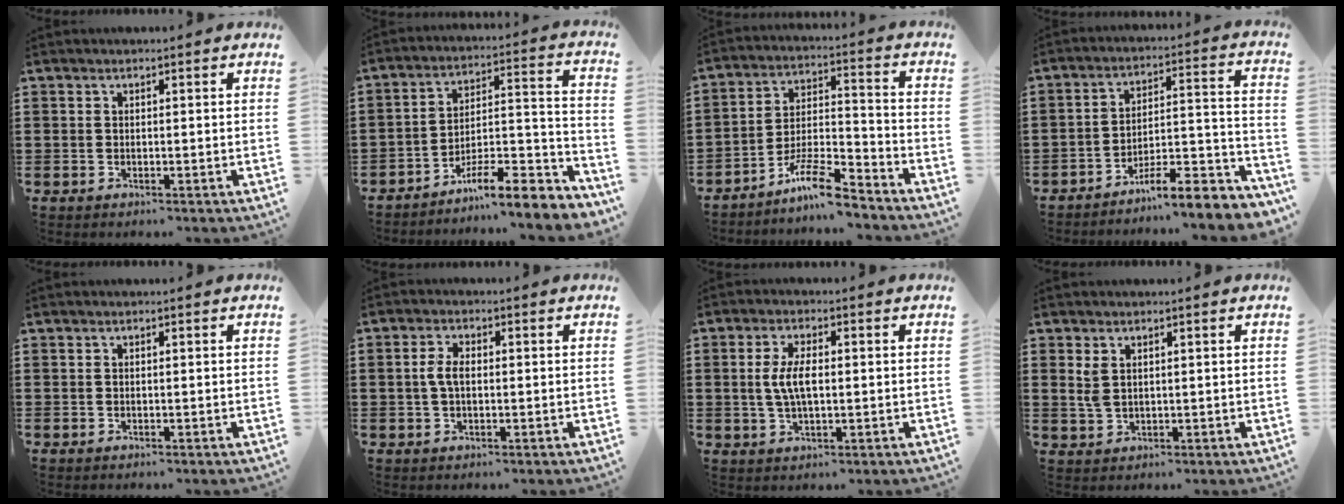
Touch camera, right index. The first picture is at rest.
{"total": 8.4, "force": [-7.2, 1.0, 4.3], "torque": [-0.059, 0.008, -0.137]}
{"total": 9.2, "force": [-7.8, 1.6, 4.7], "torque": [-0.087, 0.020, -0.147]}
{"total": 7.6, "force": [-6.7, 0.7, 3.6], "torque": [-0.049, 0.002, -0.129]}
{"total": 0.0}
{"total": 3.4, "force": [0.0, 1.8, 2.9], "torque": [-0.066, 0.005, -0.003]}
{"total": 5.3, "force": [0.2, 2.1, 4.8], "torque": [-0.108, 0.001, -0.003]}
{"total": 2.7, "force": [1.3, 1.5, 1.8], "torque": [-0.041, 0.006, 0.023]}